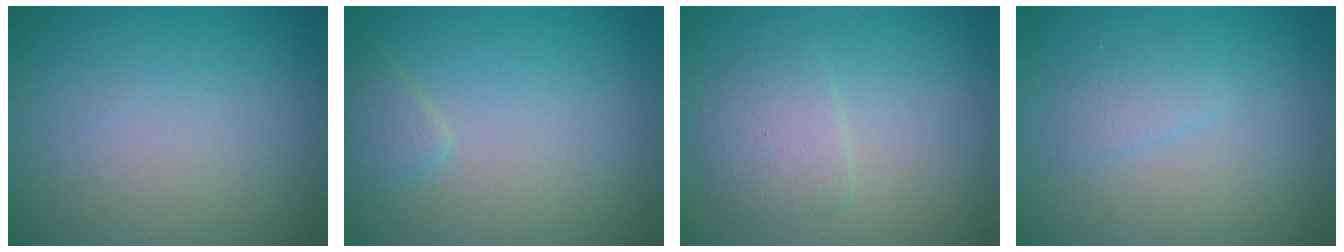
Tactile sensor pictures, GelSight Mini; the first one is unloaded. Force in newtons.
{"total": 1.5, "press": 1.5, "slide": 0.1}
{"total": 2.4, "press": 2.4, "slide": 0.1}
{"total": 1.4, "press": 1.4, "slide": 0.1}